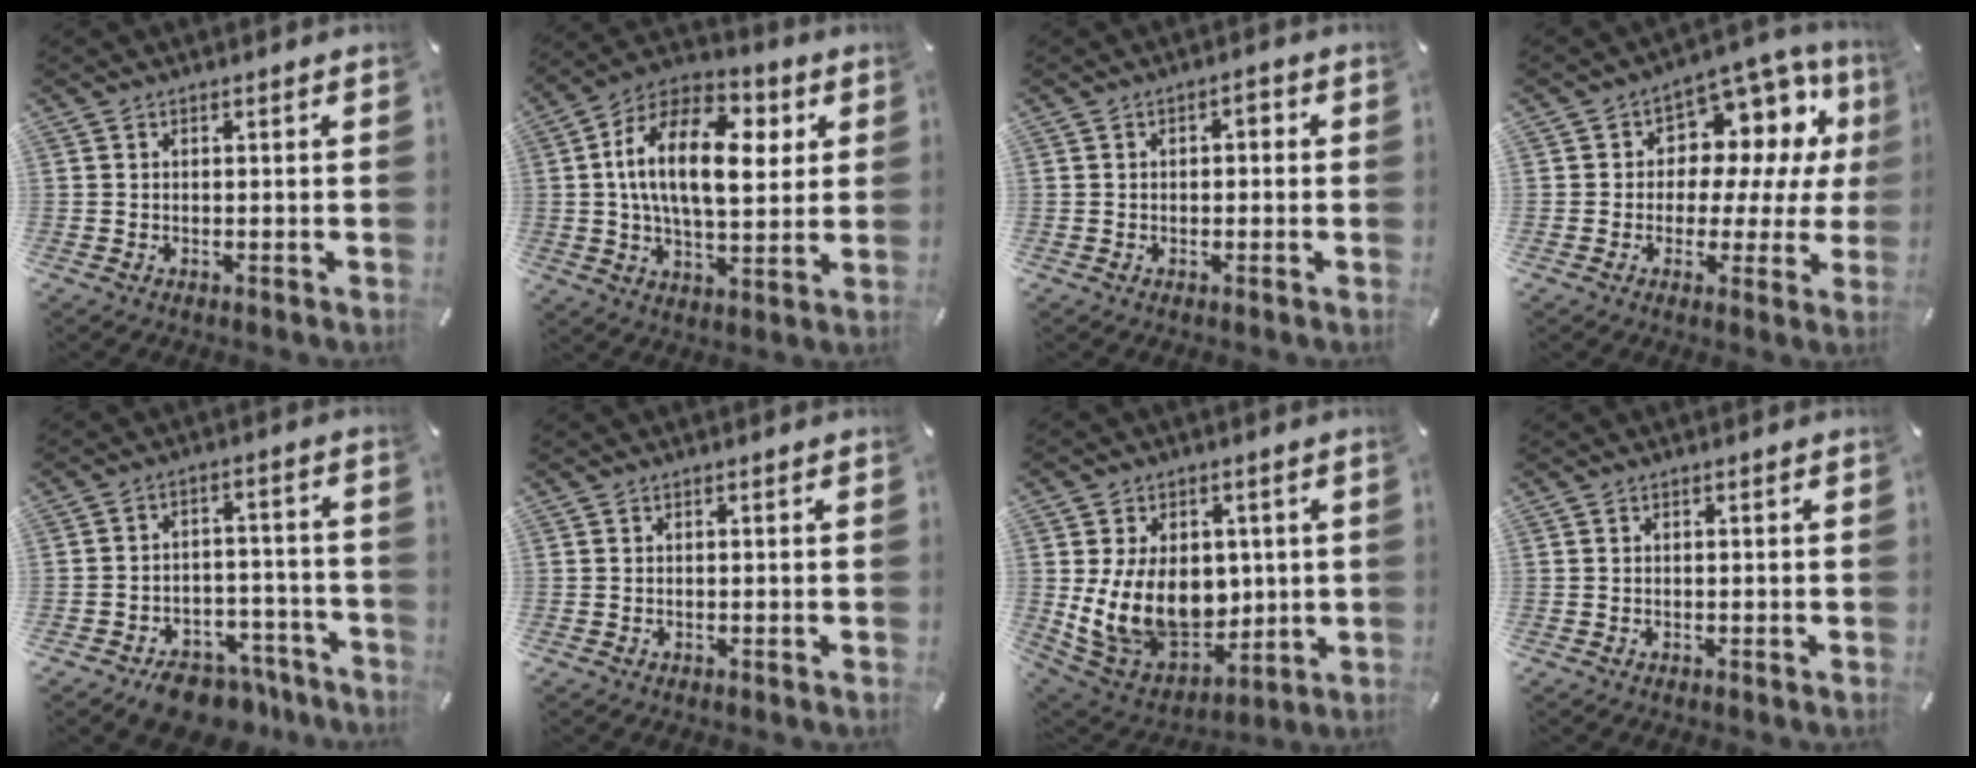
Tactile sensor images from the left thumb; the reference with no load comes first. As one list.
[{"total": 18.9, "force": [4.3, 10.4, 15.1], "torque": [-0.286, 0.001, 0.067]}, {"total": 2.2, "force": [-0.5, 1.4, 1.6], "torque": [-0.022, 0.008, -0.015]}, {"total": 9.8, "force": [3.8, 7.5, 5.0], "torque": [-0.071, -0.039, 0.073]}, {"total": 9.4, "force": [-7.2, 5.0, 3.3], "torque": [-0.026, 0.059, -0.117]}, {"total": 0.0}, {"total": 16.8, "force": [0.9, 12.9, 10.6], "torque": [-0.218, -0.023, 0.028]}, {"total": 0.0}]